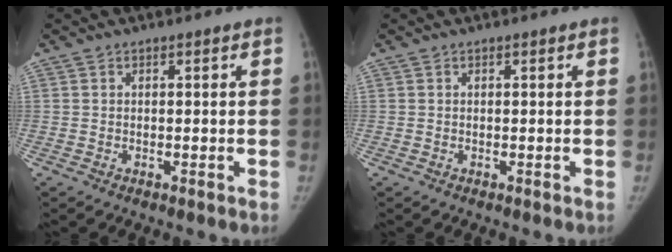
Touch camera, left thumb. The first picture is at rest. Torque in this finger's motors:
{"motor_torque": [-0.12, -0.08, -0.13, 0.14, 0.00]}